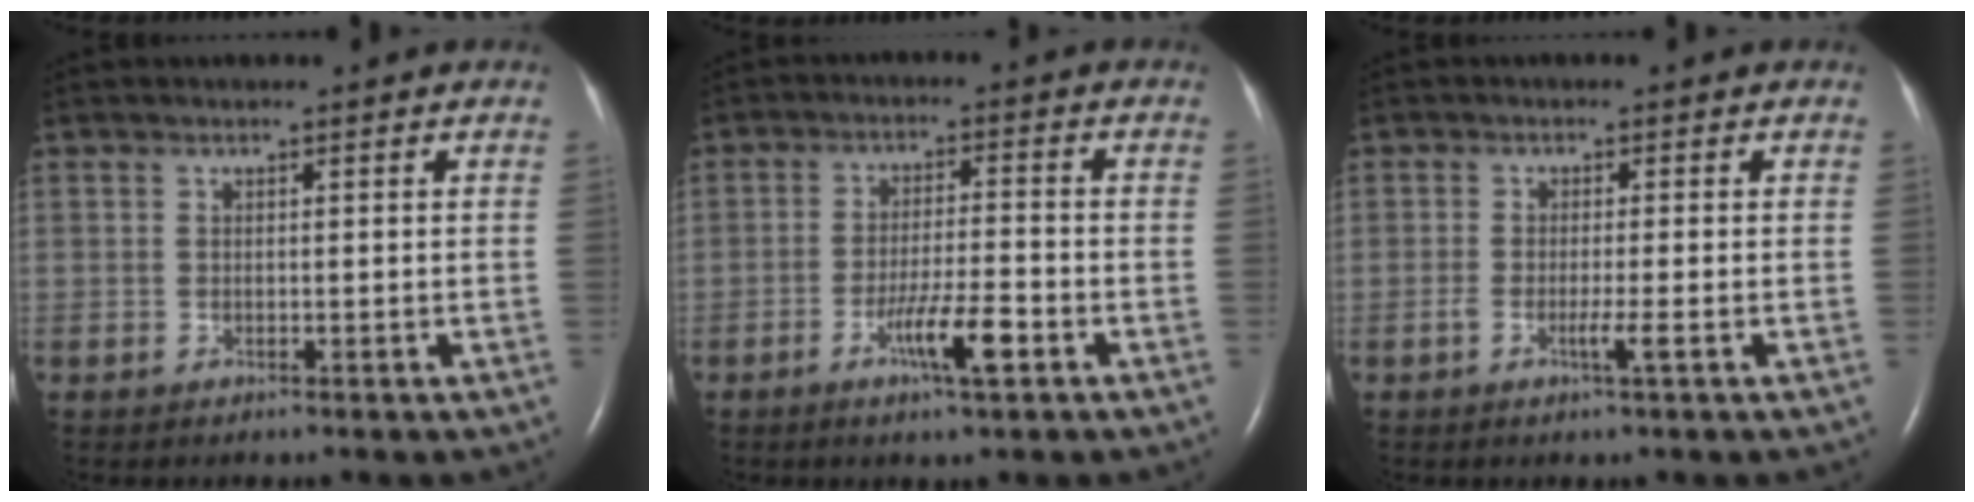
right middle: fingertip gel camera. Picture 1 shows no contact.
{"total": 6.2, "force": [-3.1, 0.3, 5.3], "torque": [-0.100, -0.006, -0.054]}
{"total": 2.2, "force": [-0.9, -0.3, 2.0], "torque": [-0.040, -0.004, -0.018]}